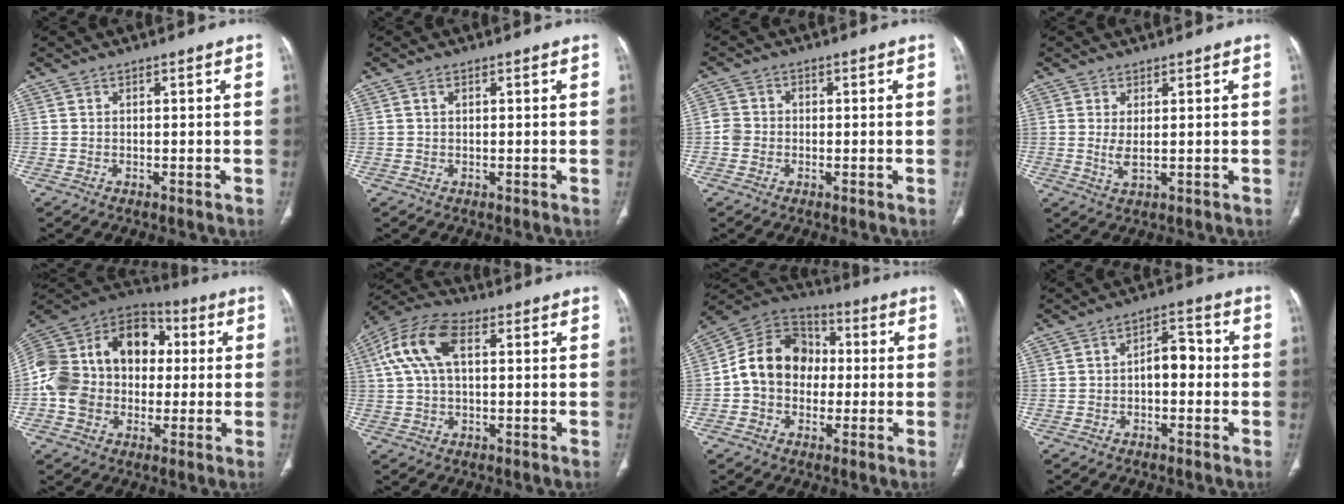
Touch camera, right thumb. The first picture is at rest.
{"total": 0.9, "force": [0.4, 0.6, 0.6], "torque": [-0.014, 0.004, 0.007]}
{"total": 3.1, "force": [-0.7, 2.9, 1.1], "torque": [-0.011, 0.010, -0.018]}
{"total": 2.7, "force": [0.4, 0.9, 2.5], "torque": [-0.054, -0.011, 0.015]}
{"total": 24.2, "force": [0.5, 18.6, 15.4], "torque": [-0.294, 0.052, 0.007]}
{"total": 11.5, "force": [2.9, 6.3, 9.2], "torque": [-0.199, 0.031, 0.050]}
{"total": 14.1, "force": [-0.3, 11.4, 8.2], "torque": [-0.113, 0.037, -0.017]}
{"total": 5.7, "force": [-0.7, 3.4, 4.6], "torque": [-0.053, 0.025, -0.019]}